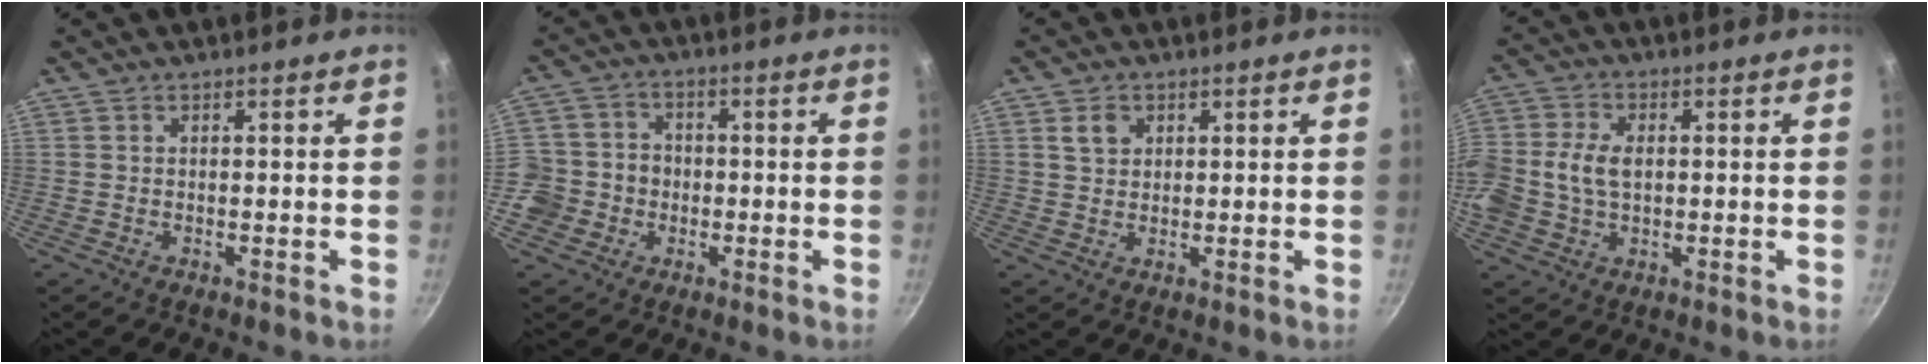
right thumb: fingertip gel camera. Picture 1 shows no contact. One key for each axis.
{"total": 8.2, "fx": -2.3, "fy": 7.4, "fz": 2.4, "tx": -0.013, "ty": 0.024, "tz": -0.054}
{"total": 3.6, "fx": 1.4, "fy": 2.8, "fz": 1.7, "tx": -0.014, "ty": 0.001, "tz": 0.024}
{"total": 11.5, "fx": 0.1, "fy": 8.3, "fz": 8.0, "tx": -0.172, "ty": 0.025, "tz": -0.006}